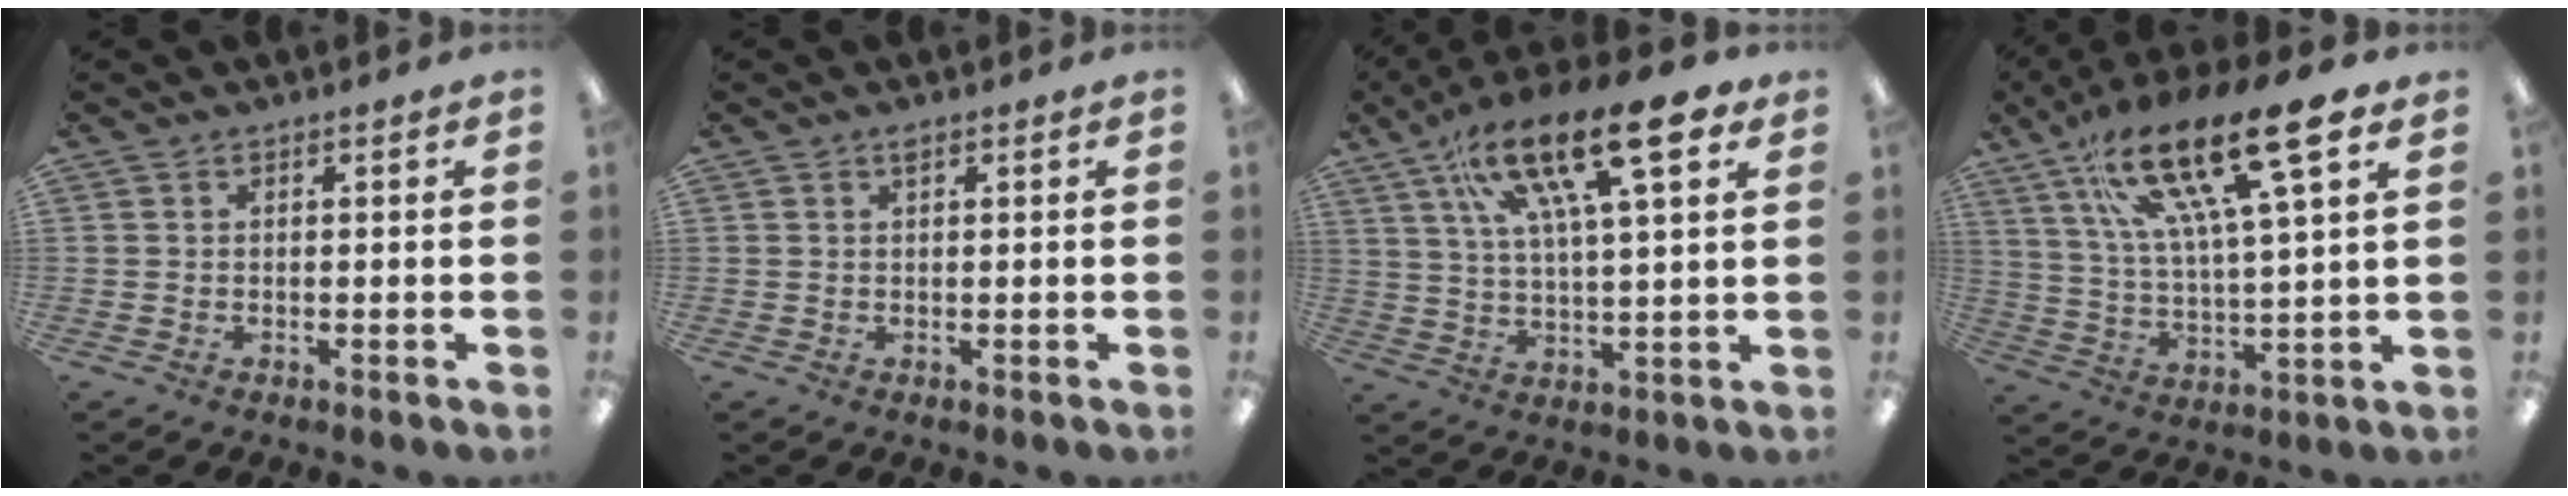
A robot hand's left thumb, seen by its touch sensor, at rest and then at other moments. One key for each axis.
{"total": 0.9, "fx": 0.6, "fy": 0.1, "fz": 0.6, "tx": -0.015, "ty": 0.001, "tz": 0.011}
{"total": 22.1, "fx": 13.7, "fy": 6.4, "fz": 16.2, "tx": -0.266, "ty": -0.068, "tz": 0.220}
{"total": 22.6, "fx": 13.8, "fy": 6.2, "fz": 16.8, "tx": -0.299, "ty": -0.064, "tz": 0.222}